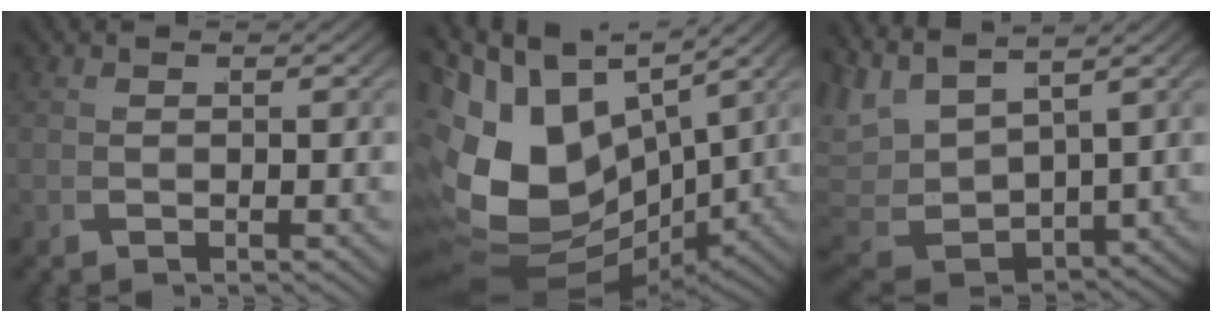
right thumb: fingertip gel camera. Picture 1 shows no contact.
{"total": 19.6, "force": [0.2, 14.4, 13.4], "torque": [-0.276, -0.054, 0.029]}
{"total": 10.0, "force": [1.3, 7.0, 7.0], "torque": [-0.147, -0.024, 0.038]}